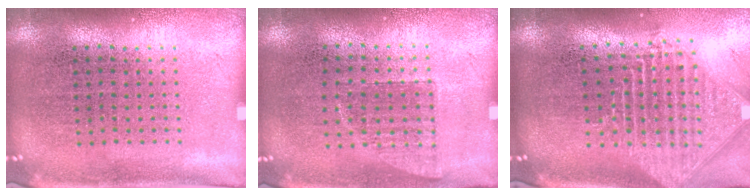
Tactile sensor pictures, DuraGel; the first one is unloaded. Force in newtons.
{"total": 0.7, "press": 0.7, "slide": 0.1}
{"total": 2.3, "press": 1.8, "slide": 1.5}